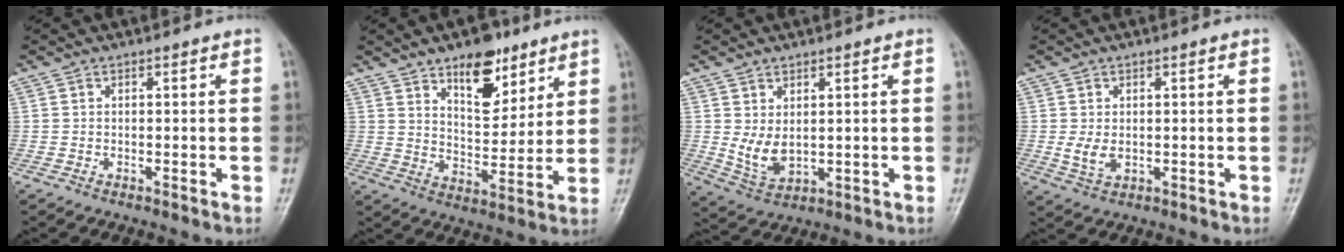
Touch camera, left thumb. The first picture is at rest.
{"total": 12.0, "force": [7.4, 6.0, 7.4], "torque": [-0.082, -0.048, 0.123]}
{"total": 6.1, "force": [0.9, 3.5, 4.9], "torque": [-0.082, -0.013, 0.033]}
{"total": 4.0, "force": [0.0, 2.5, 3.2], "torque": [-0.058, -0.005, 0.007]}